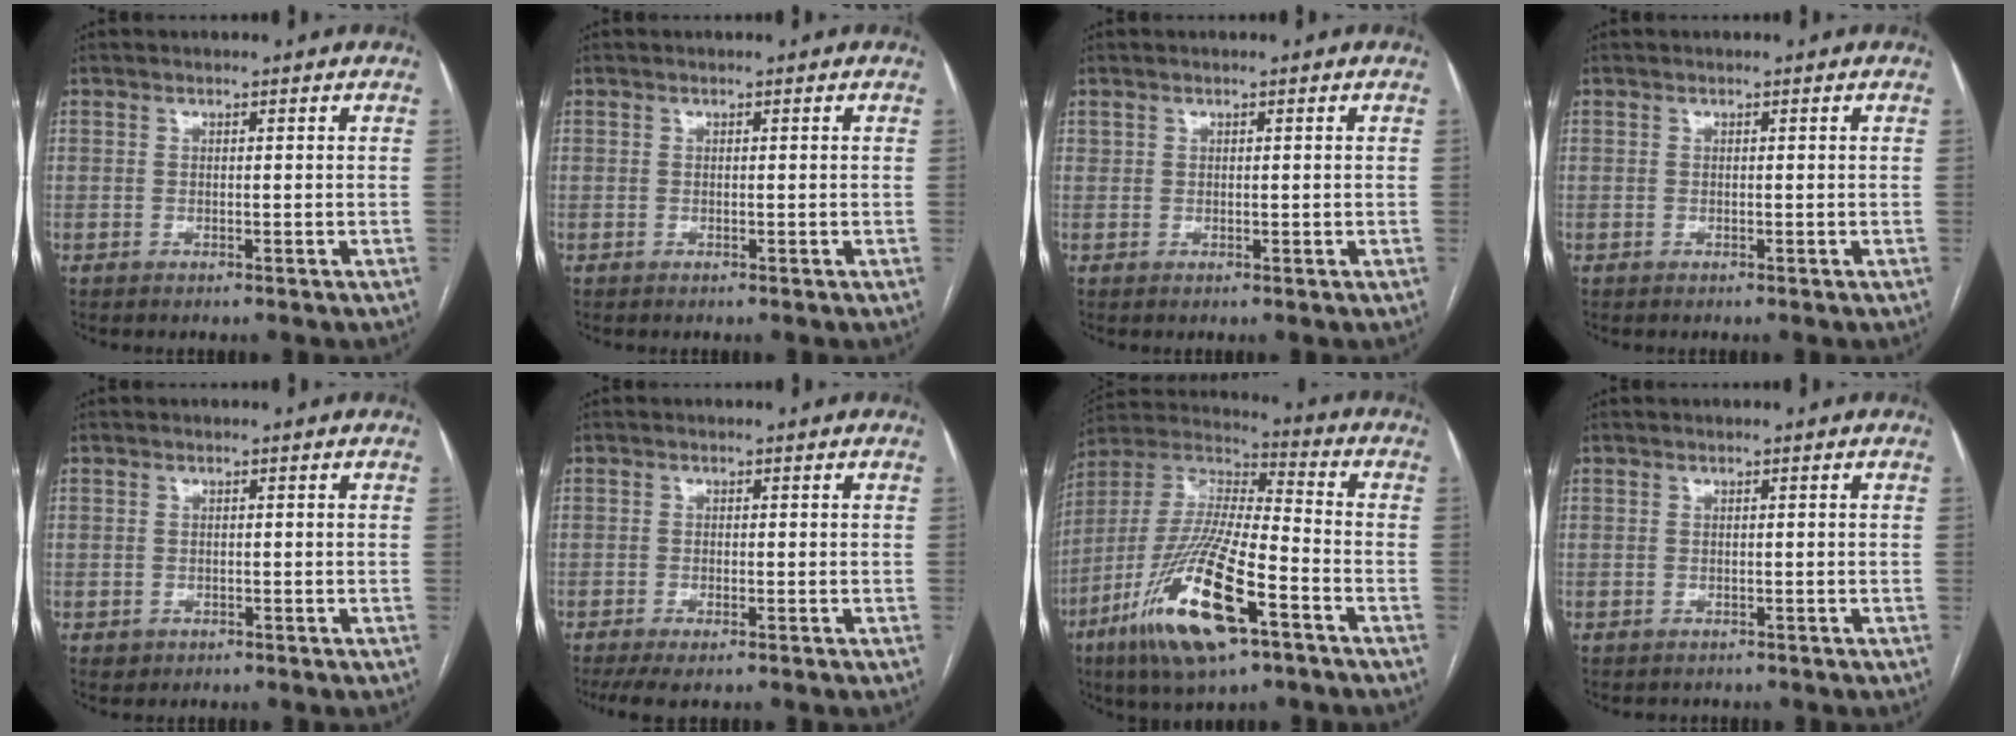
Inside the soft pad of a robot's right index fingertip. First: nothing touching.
{"total": 0.0}
{"total": 0.5, "force": [0.3, 0.3, 0.3], "torque": [-0.006, 0.000, 0.007]}
{"total": 0.0}
{"total": 1.4, "force": [-0.5, 1.3, 0.2], "torque": [-0.003, 0.004, -0.003]}
{"total": 4.0, "force": [-2.7, 1.0, 2.7], "torque": [-0.049, -0.009, -0.043]}
{"total": 20.3, "force": [-9.6, 4.3, 17.4], "torque": [-0.378, -0.034, -0.173]}
{"total": 1.0, "force": [-0.7, 0.6, 0.0], "torque": [-0.006, 0.002, -0.009]}